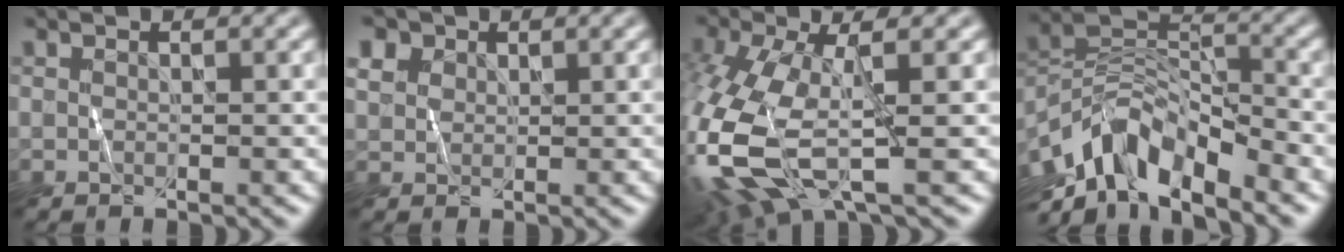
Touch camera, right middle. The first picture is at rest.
{"total": 3.5, "force": [1.8, 2.7, 1.4], "torque": [-0.039, 0.017, 0.028]}
{"total": 10.8, "force": [-3.3, 4.4, 9.3], "torque": [-0.240, -0.027, -0.065]}
{"total": 9.6, "force": [-5.9, 4.2, 6.3], "torque": [-0.104, 0.007, -0.122]}